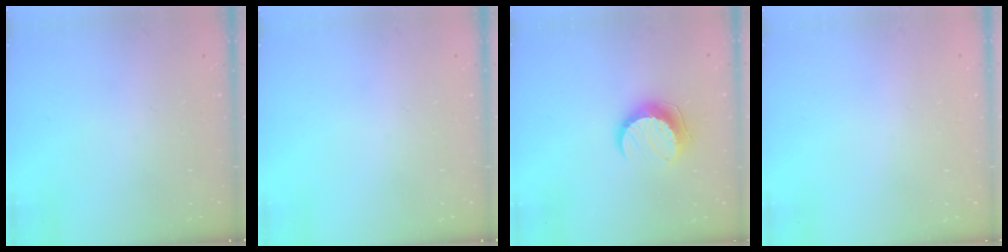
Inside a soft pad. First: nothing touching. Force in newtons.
{"total": 0.0}
{"total": 10.4, "press": 10.4, "slide": 0.2}
{"total": 0.6, "press": 0.5, "slide": 0.1}